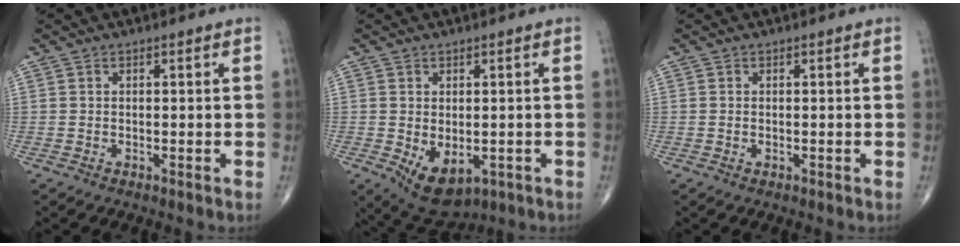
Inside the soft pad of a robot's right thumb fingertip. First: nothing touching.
{"total": 7.9, "force": [-2.1, 4.8, 5.9], "torque": [-0.075, -0.004, -0.013]}
{"total": 0.0}